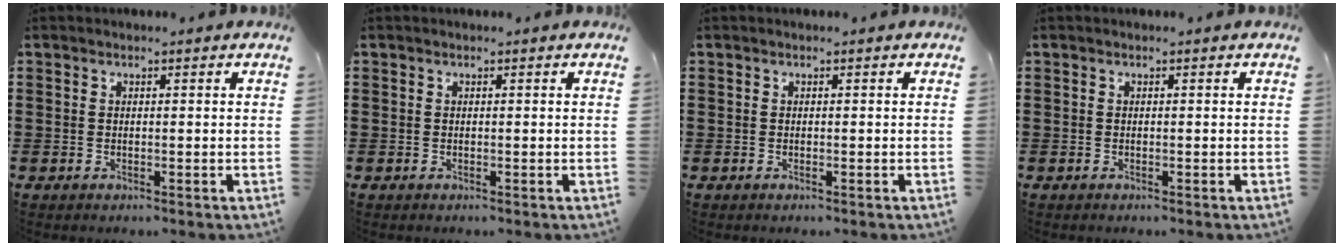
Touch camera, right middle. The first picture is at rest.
{"total": 0.0}
{"total": 0.0}
{"total": 0.0}